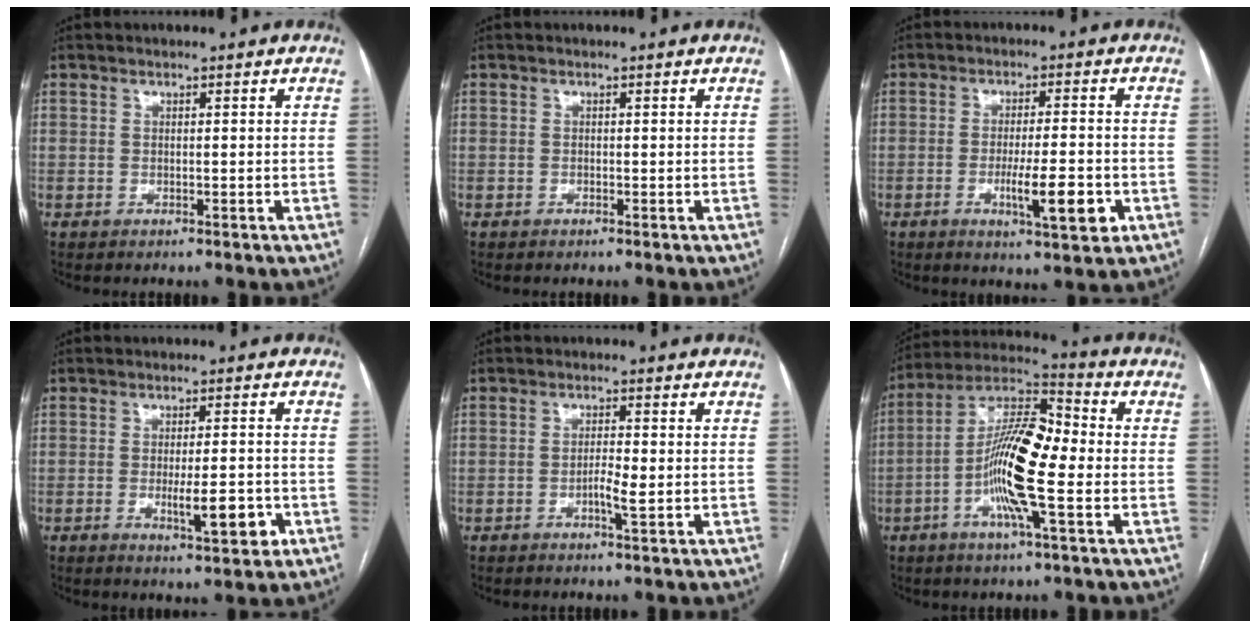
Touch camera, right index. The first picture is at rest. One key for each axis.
{"total": 0.0}
{"total": 7.6, "fx": -2.6, "fy": 1.0, "fz": 7.1, "tx": -0.117, "ty": -0.011, "tz": -0.038}
{"total": 6.6, "fx": -2.2, "fy": 1.2, "fz": 6.1, "tx": -0.100, "ty": -0.008, "tz": -0.027}
{"total": 2.9, "fx": -0.8, "fy": 0.1, "fz": 2.8, "tx": -0.054, "ty": -0.002, "tz": -0.014}
{"total": 14.8, "fx": -2.7, "fy": 2.4, "fz": 14.3, "tx": -0.270, "ty": 0.013, "tz": -0.056}